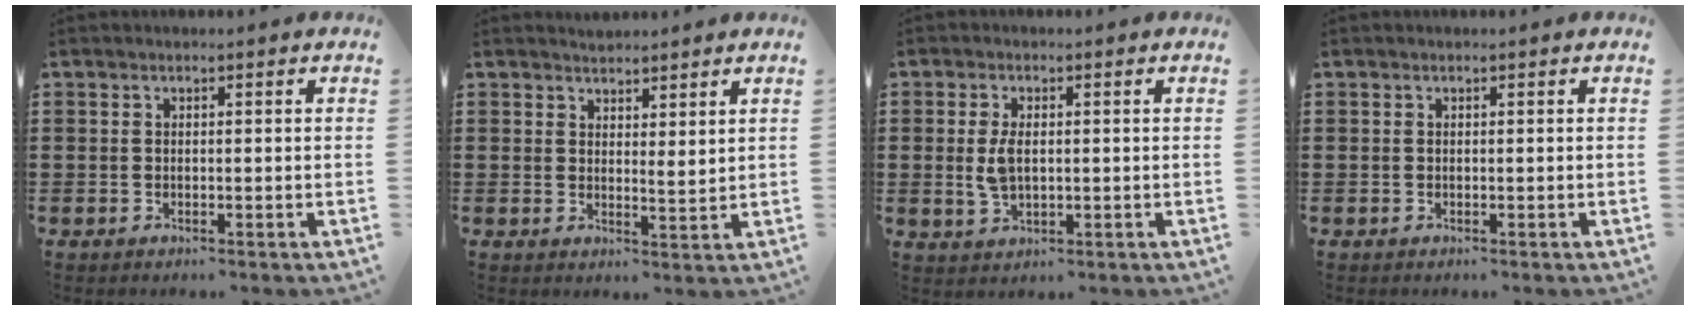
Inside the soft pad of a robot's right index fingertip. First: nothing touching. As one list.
[{"total": 2.5, "force": [2.4, 0.3, 0.0], "torque": [-0.008, 0.000, 0.048]}, {"total": 4.1, "force": [0.1, 2.0, 3.5], "torque": [-0.086, -0.001, -0.003]}, {"total": 0.0}]